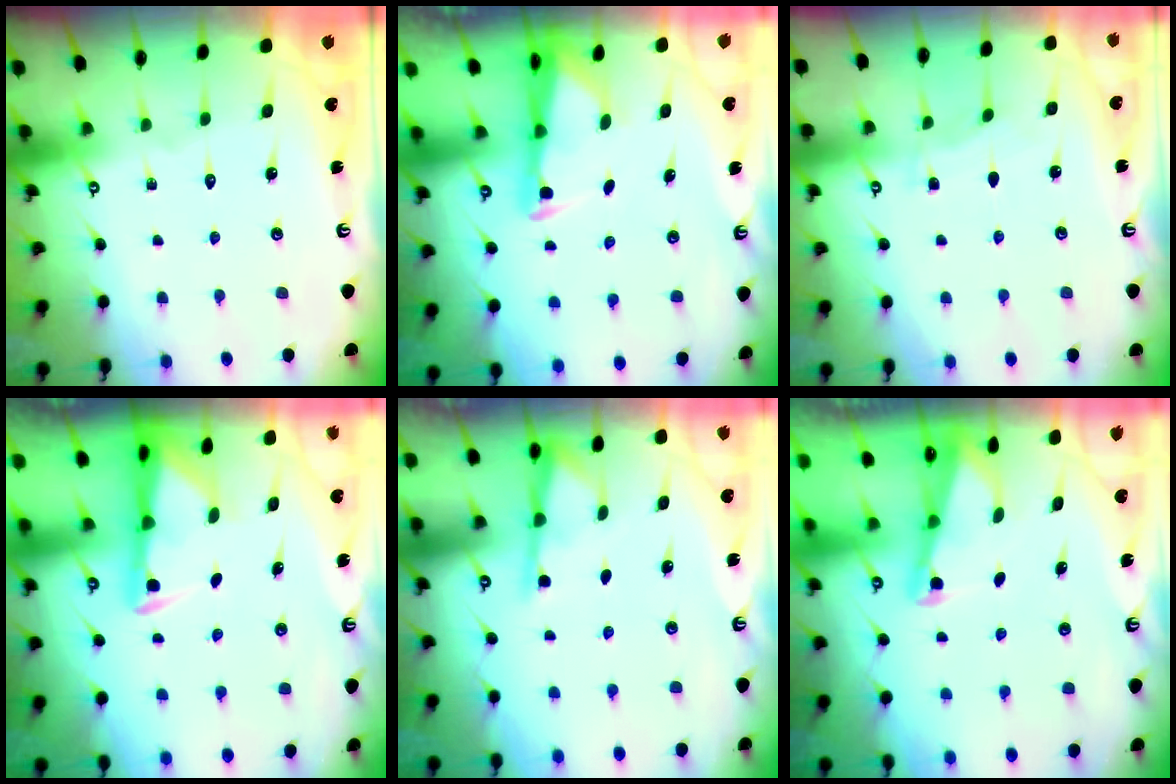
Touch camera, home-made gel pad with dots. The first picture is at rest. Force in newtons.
{"total": 2.7, "press": 2.6, "slide": 0.5}
{"total": 2.3, "press": 2.3, "slide": 0.3}
{"total": 2.7, "press": 2.6, "slide": 0.7}
{"total": 2.8, "press": 2.7, "slide": 0.5}
{"total": 2.1, "press": 2.0, "slide": 0.3}